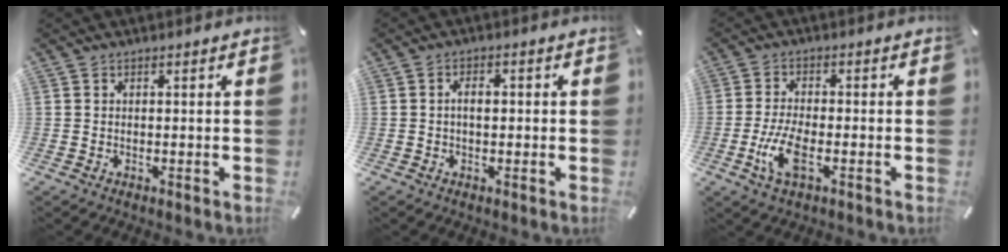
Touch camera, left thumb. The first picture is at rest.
{"total": 3.0, "force": [0.0, 1.6, 2.5], "torque": [-0.042, 0.003, -0.004]}
{"total": 7.6, "force": [-2.5, 3.1, 6.6], "torque": [-0.153, -0.011, -0.045]}